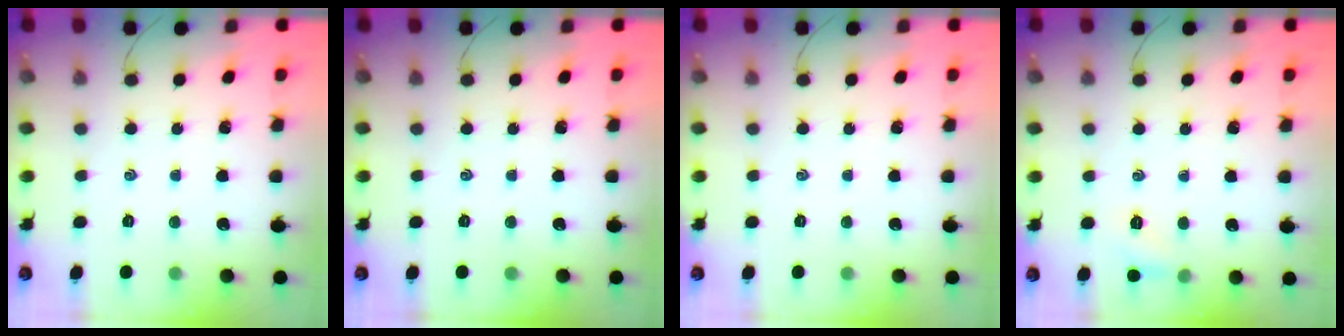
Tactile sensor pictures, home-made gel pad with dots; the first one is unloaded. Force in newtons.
{"total": 0.0}
{"total": 0.0}
{"total": 6.4, "press": 6.1, "slide": 1.9}